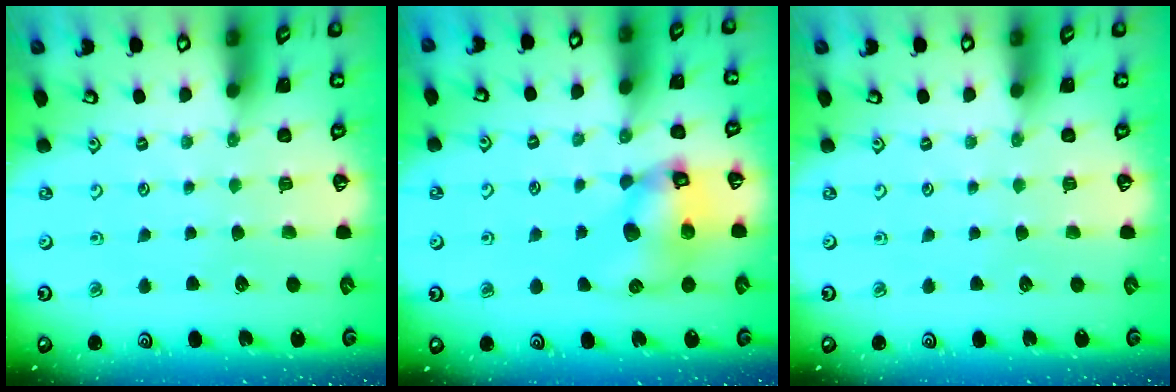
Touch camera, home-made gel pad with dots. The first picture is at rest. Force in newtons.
{"total": 11.4, "press": 11.3, "slide": 1.6}
{"total": 0.0}